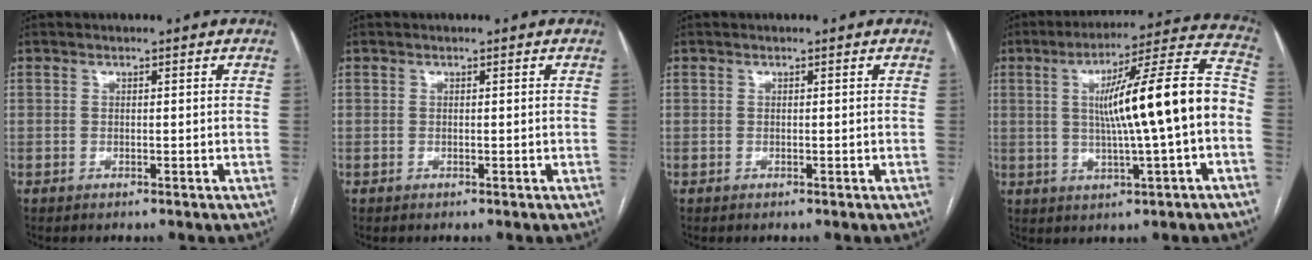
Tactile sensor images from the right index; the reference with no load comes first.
{"total": 0.0}
{"total": 0.0}
{"total": 17.0, "force": [-0.4, 0.5, 17.0], "torque": [-0.256, 0.027, -0.006]}